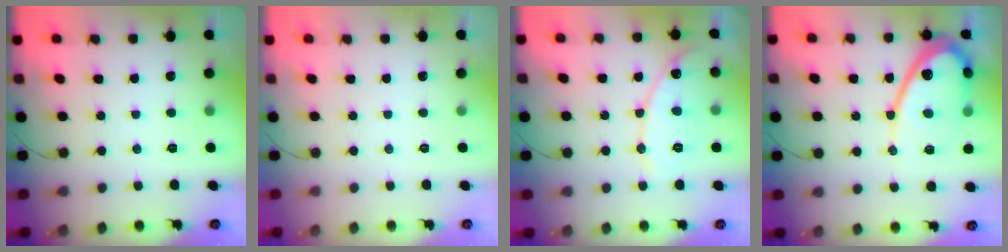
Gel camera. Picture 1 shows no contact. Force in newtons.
{"total": 0.0}
{"total": 10.4, "press": 10.3, "slide": 0.8}
{"total": 13.5, "press": 13.4, "slide": 1.1}